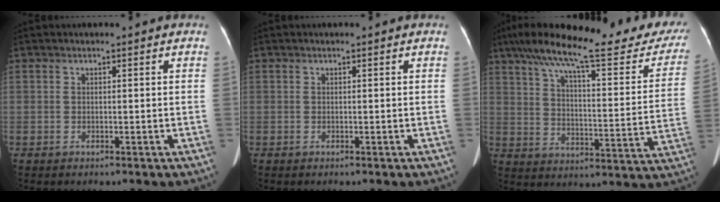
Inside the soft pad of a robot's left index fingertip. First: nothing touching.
{"total": 0.0}
{"total": 29.9, "force": [24.5, 4.5, 16.7], "torque": [-0.248, -0.035, 0.318]}